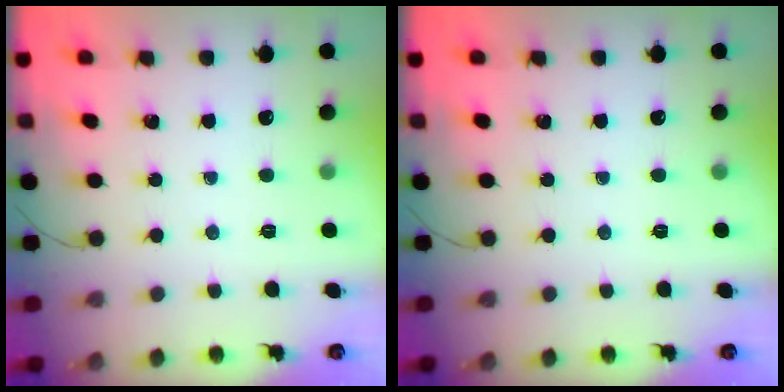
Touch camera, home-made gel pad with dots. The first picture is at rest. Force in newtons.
{"total": 0.0}